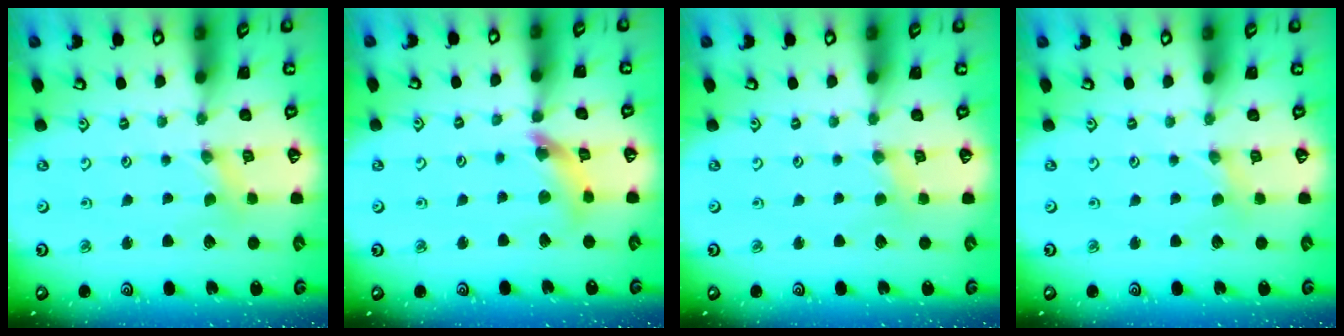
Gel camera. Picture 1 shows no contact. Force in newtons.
{"total": 9.2, "press": 9.2, "slide": 0.8}
{"total": 2.1, "press": 2.1, "slide": 0.4}
{"total": 0.7, "press": 0.7, "slide": 0.1}